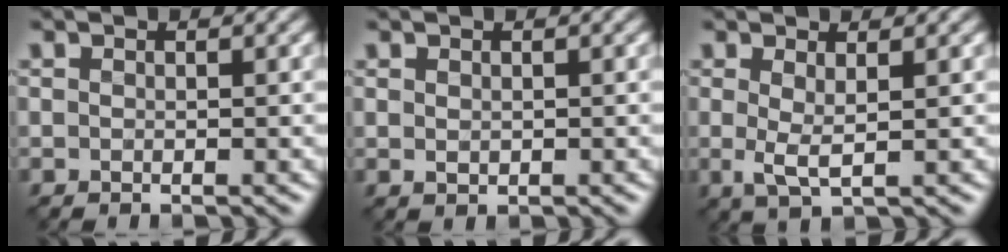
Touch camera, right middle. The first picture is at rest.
{"total": 0.6, "force": [0.2, 0.5, 0.3], "torque": [-0.006, 0.003, 0.004]}
{"total": 2.0, "force": [0.4, 0.4, 1.9], "torque": [-0.043, 0.000, 0.006]}